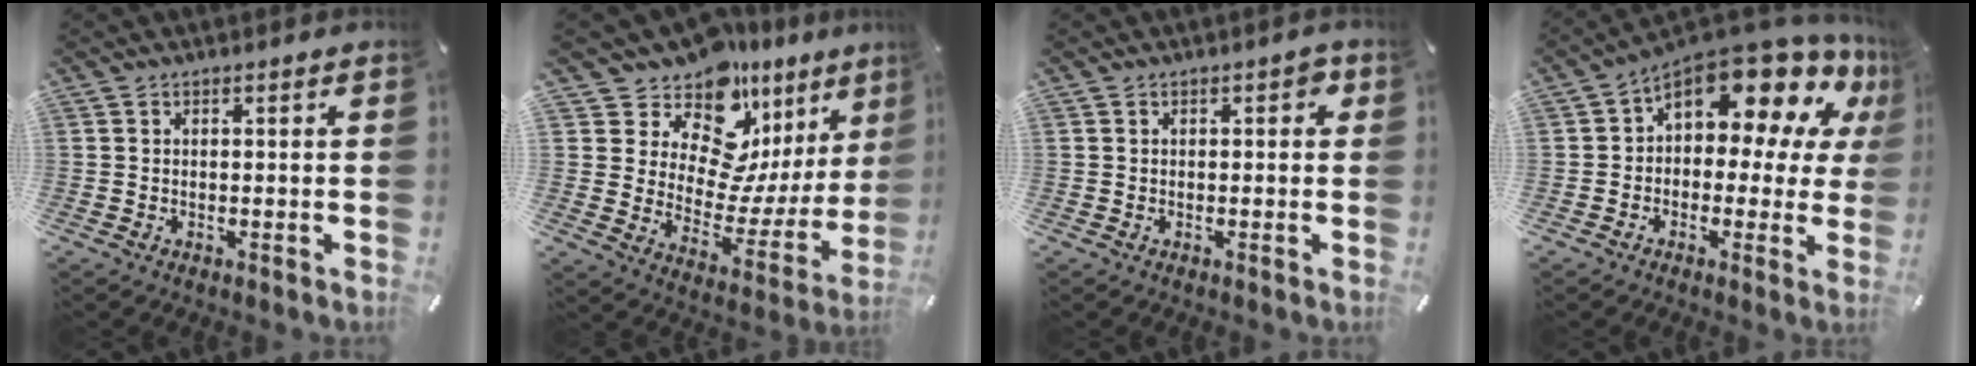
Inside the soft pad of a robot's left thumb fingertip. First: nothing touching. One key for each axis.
{"total": 13.1, "fx": 10.4, "fy": 7.0, "fz": 3.9, "tx": -0.063, "ty": -0.133, "tz": 0.175}
{"total": 1.4, "fx": 0.2, "fy": 1.0, "fz": 0.9, "tx": -0.011, "ty": 0.004, "tz": -0.001}
{"total": 15.0, "fx": 9.5, "fy": 7.4, "fz": 9.0, "tx": -0.138, "ty": -0.081, "tz": 0.162}